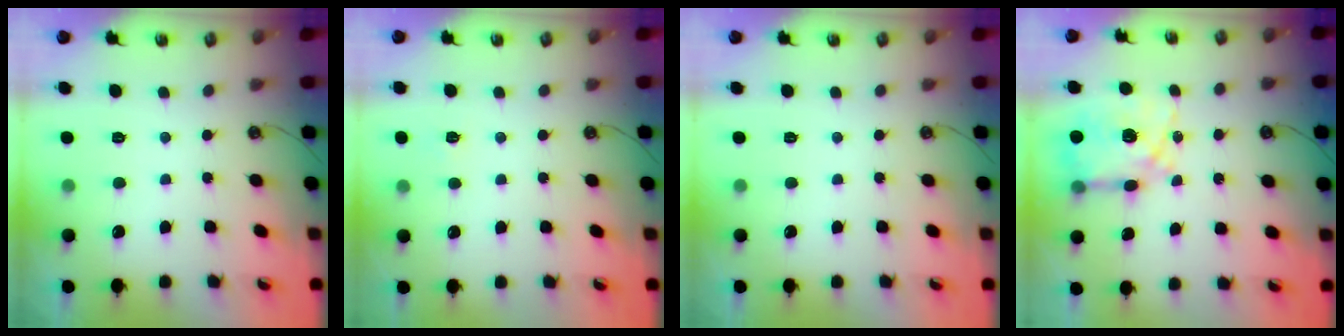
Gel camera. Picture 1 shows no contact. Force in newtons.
{"total": 2.7, "press": 2.6, "slide": 0.4}
{"total": 0.0}
{"total": 10.7, "press": 10.6, "slide": 1.1}